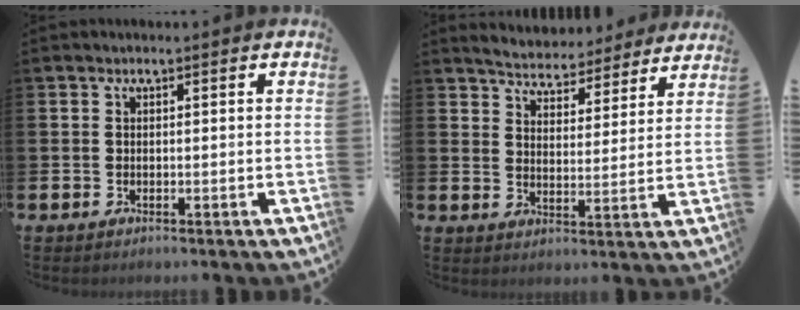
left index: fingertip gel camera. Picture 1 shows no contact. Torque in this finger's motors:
{"motor_torque": [0.80, -0.89, 0.51, 0.10]}